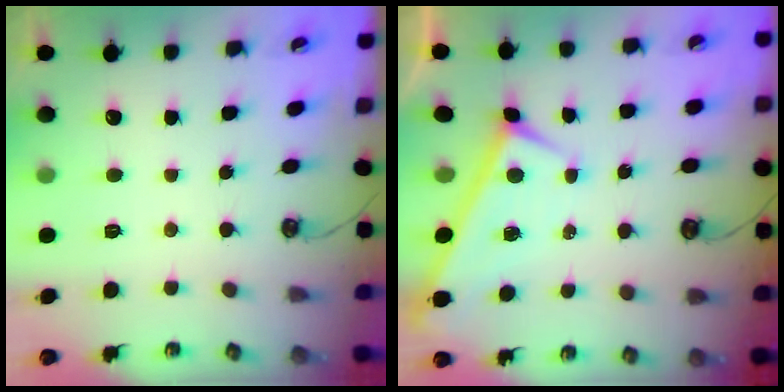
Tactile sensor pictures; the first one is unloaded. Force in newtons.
{"total": 0.0}